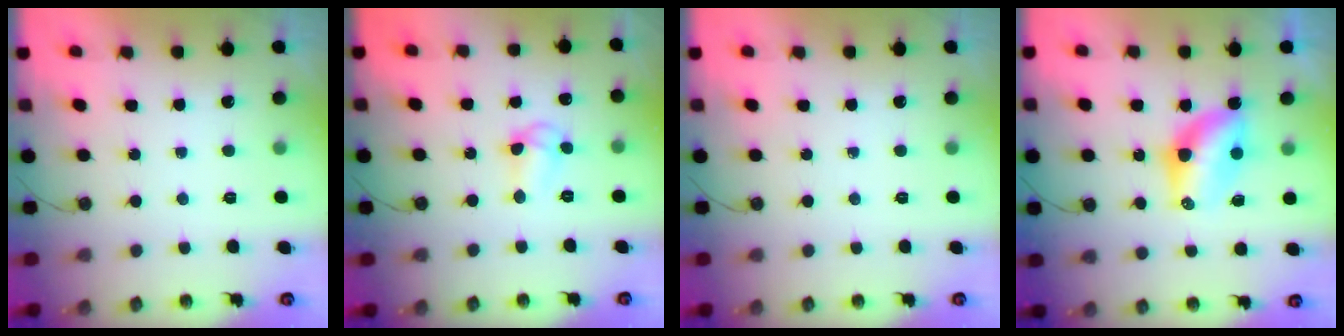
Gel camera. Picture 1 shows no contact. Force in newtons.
{"total": 6.0, "press": 6.0, "slide": 0.4}
{"total": 0.0}
{"total": 6.9, "press": 6.9, "slide": 0.4}